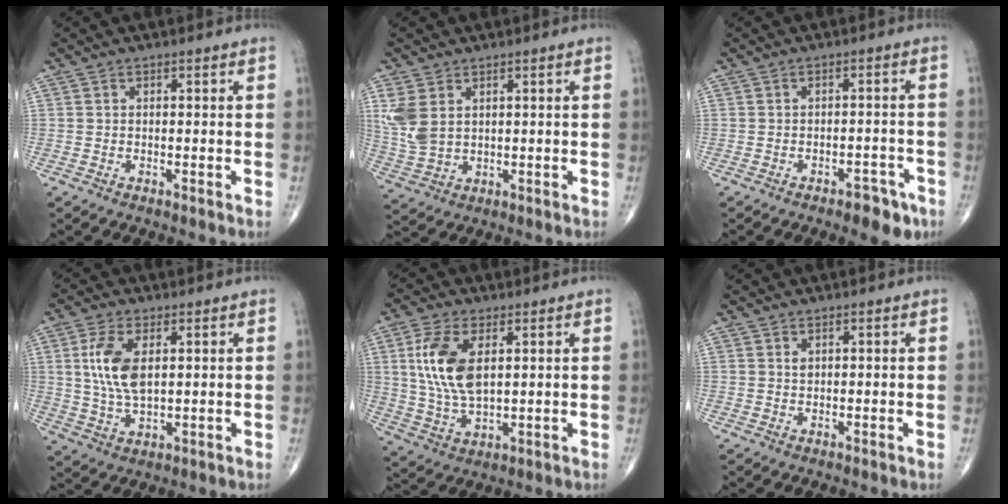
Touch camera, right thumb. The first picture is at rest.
{"total": 7.3, "force": [2.4, 4.7, 4.9], "torque": [-0.115, -0.005, 0.062]}
{"total": 5.5, "force": [-3.4, 2.6, 3.5], "torque": [-0.029, 0.020, -0.040]}
{"total": 9.5, "force": [2.2, 4.8, 7.9], "torque": [-0.161, -0.009, 0.046]}
{"total": 12.2, "force": [3.1, 6.3, 10.0], "torque": [-0.202, -0.011, 0.066]}
{"total": 1.0, "force": [0.5, 0.6, 0.6], "torque": [-0.005, -0.001, 0.010]}